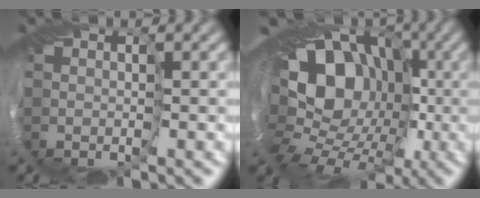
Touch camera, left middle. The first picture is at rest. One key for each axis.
{"total": 17.1, "fx": 0.6, "fy": 13.5, "fz": 10.5, "tx": -0.122, "ty": 0.016, "tz": -0.024}